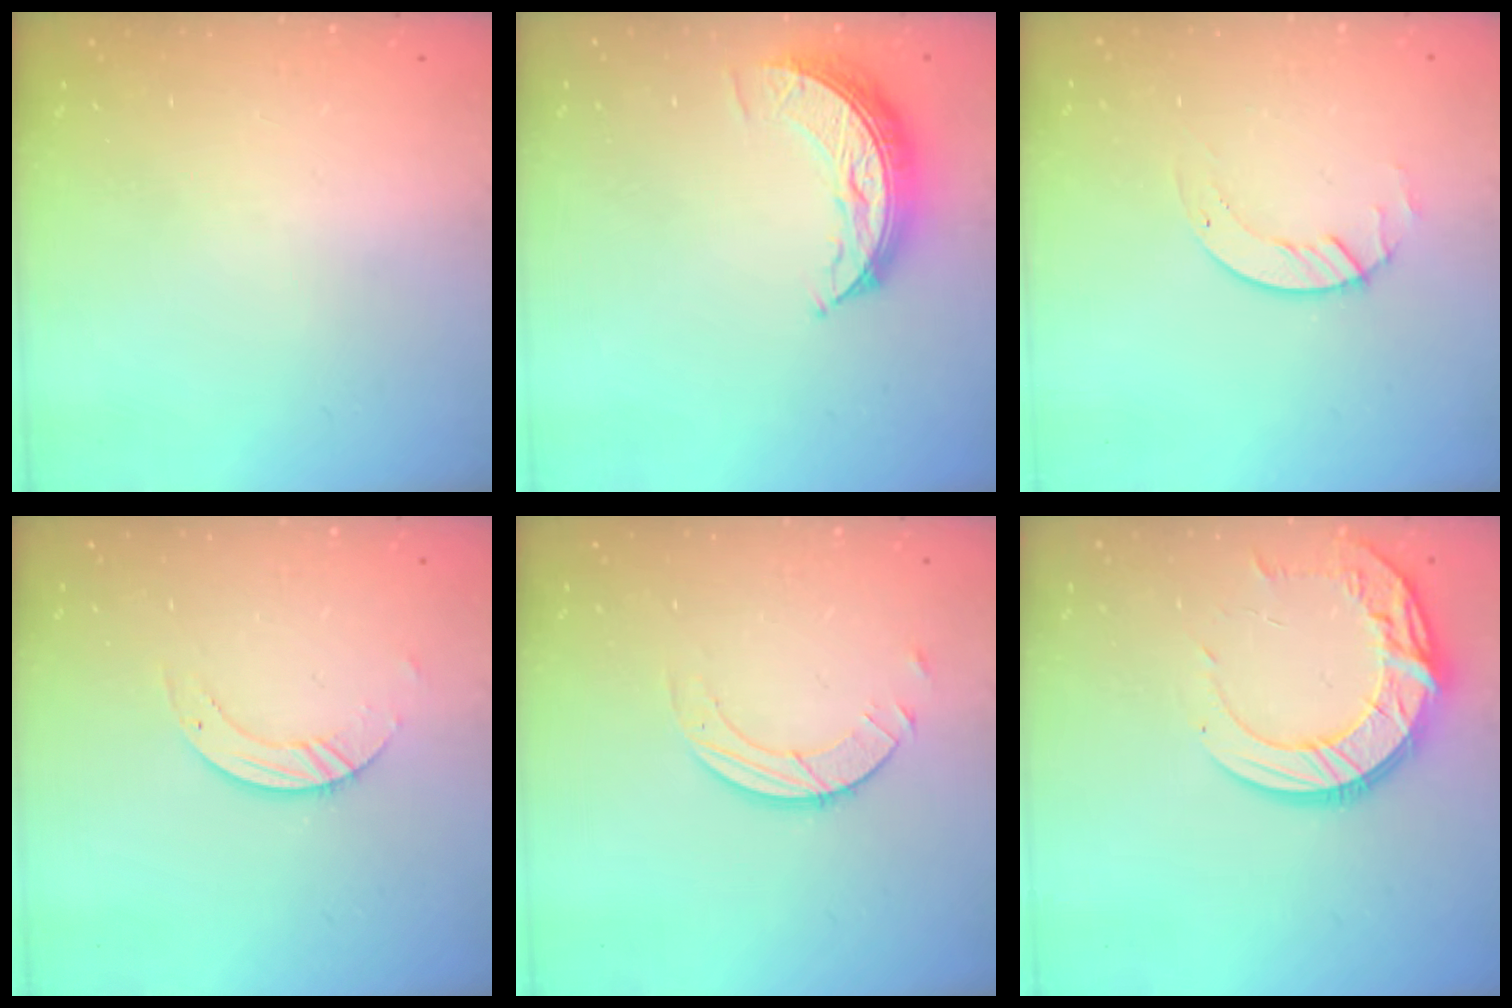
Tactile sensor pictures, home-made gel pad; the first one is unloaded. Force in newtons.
{"total": 8.4, "press": 8.4, "slide": 0.2}
{"total": 2.6, "press": 2.6, "slide": 0.3}
{"total": 3.9, "press": 3.9, "slide": 0.1}
{"total": 3.4, "press": 3.4, "slide": 0.3}
{"total": 13.6, "press": 13.5, "slide": 1.2}